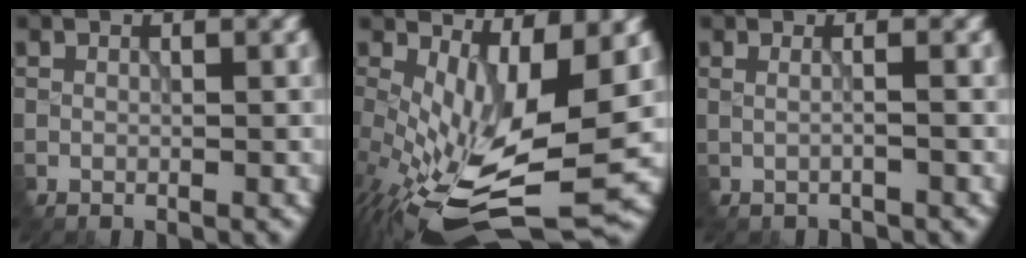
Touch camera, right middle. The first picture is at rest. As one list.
[{"total": 10.6, "force": [-1.3, 3.6, 9.9], "torque": [-0.209, -0.038, -0.004]}, {"total": 0.6, "force": [0.3, 0.4, 0.4], "torque": [-0.001, 0.001, -0.015]}]